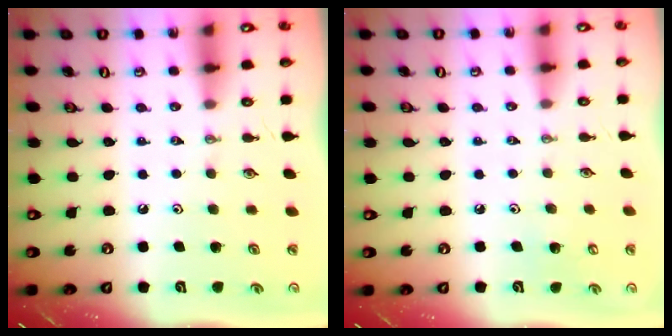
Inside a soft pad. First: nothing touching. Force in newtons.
{"total": 3.8, "press": 3.8, "slide": 0.4}